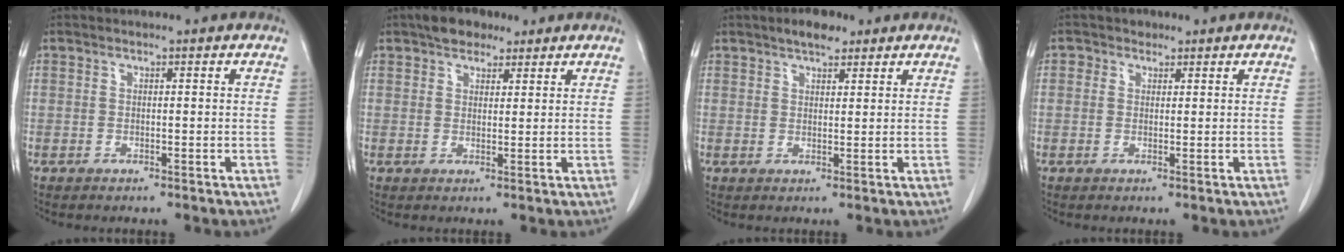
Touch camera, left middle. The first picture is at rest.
{"total": 4.4, "force": [3.2, 2.3, 1.9], "torque": [-0.035, 0.014, 0.056]}
{"total": 3.7, "force": [2.8, 1.5, 2.0], "torque": [-0.035, 0.008, 0.044]}
{"total": 1.7, "force": [0.9, 1.4, 0.2], "torque": [0.003, 0.003, 0.009]}